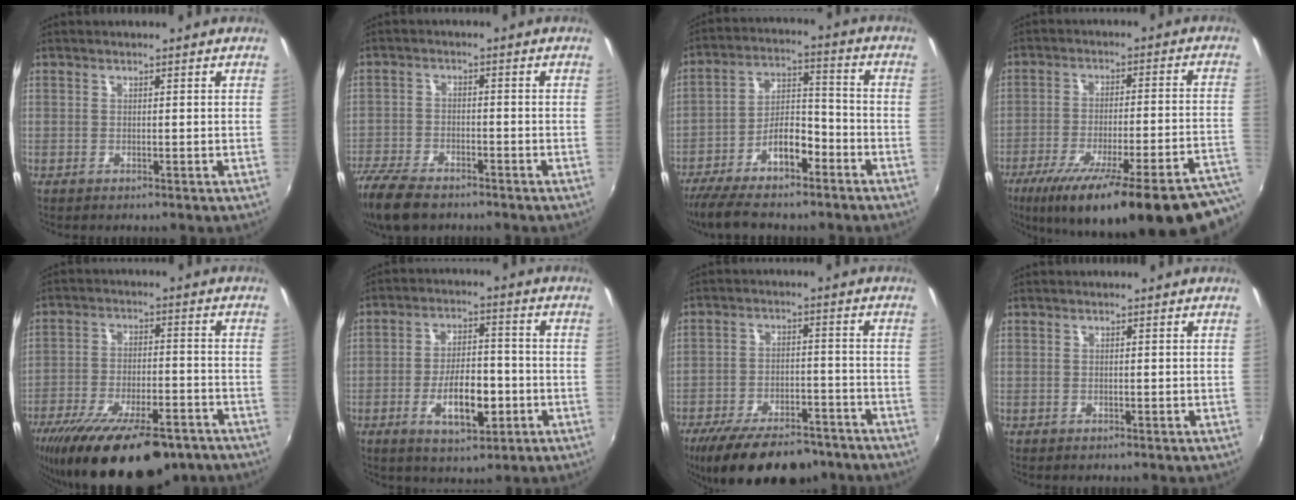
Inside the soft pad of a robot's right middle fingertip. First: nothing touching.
{"total": 11.2, "force": [-8.8, 4.2, 5.6], "torque": [-0.147, -0.034, -0.166]}
{"total": 14.1, "force": [-9.8, 5.1, 8.8], "torque": [-0.178, 0.019, -0.168]}
{"total": 30.2, "force": [-22.7, 5.0, 19.2], "torque": [-0.272, -0.059, -0.310]}
{"total": 22.0, "force": [-16.0, 7.3, 13.2], "torque": [-0.246, -0.048, -0.238]}
{"total": 9.6, "force": [-3.3, 4.4, 7.9], "torque": [-0.149, 0.005, -0.044]}
{"total": 18.5, "force": [-14.2, 7.3, 9.3], "torque": [-0.185, -0.018, -0.208]}
{"total": 0.0}